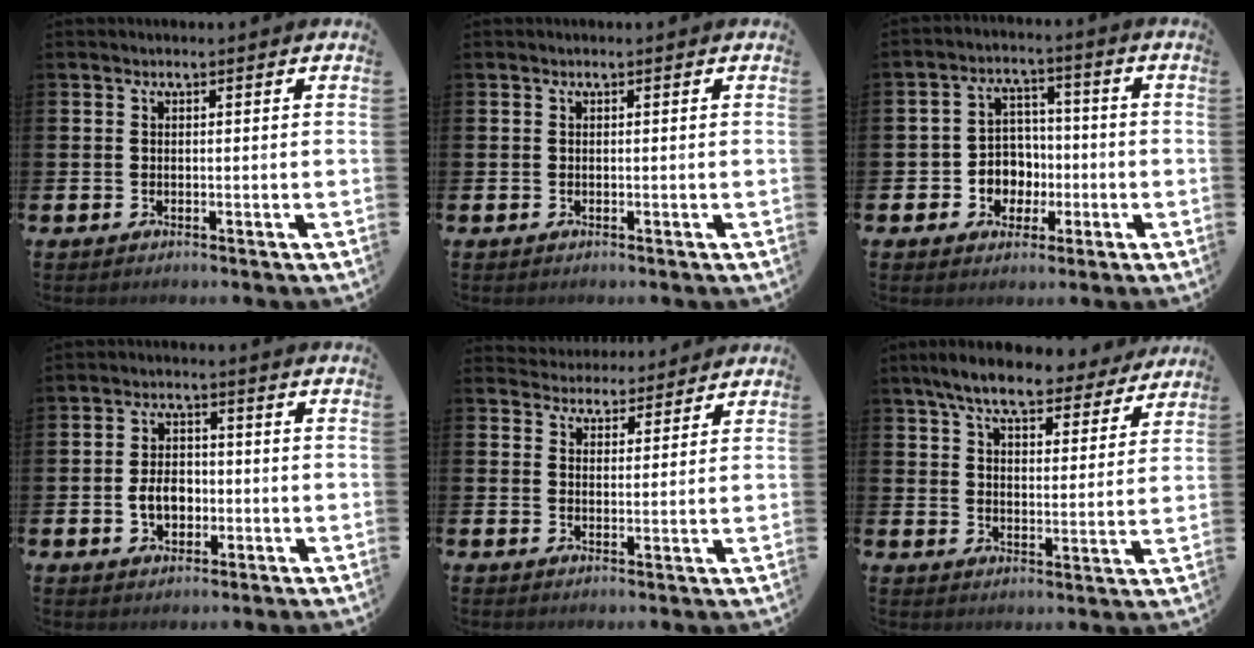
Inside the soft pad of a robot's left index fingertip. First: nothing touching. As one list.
[{"total": 0.0}, {"total": 5.1, "force": [-0.6, 4.9, 1.2], "torque": [-0.032, 0.004, -0.018]}, {"total": 4.5, "force": [-1.0, 3.2, 3.0], "torque": [-0.034, -0.003, -0.024]}, {"total": 3.9, "force": [3.7, 1.0, -0.6], "torque": [-0.002, -0.022, 0.067]}, {"total": 8.3, "force": [7.5, 1.7, 3.1], "torque": [-0.078, -0.034, 0.133]}]